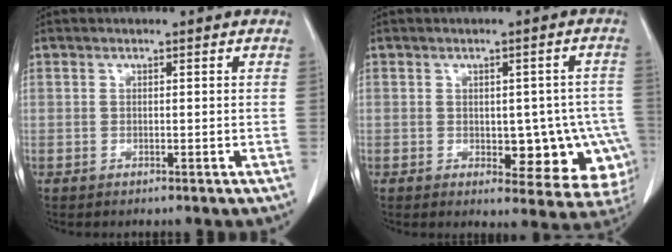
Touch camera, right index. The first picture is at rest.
{"total": 10.4, "force": [-2.4, 5.5, 8.5], "torque": [-0.076, 0.014, -0.018]}